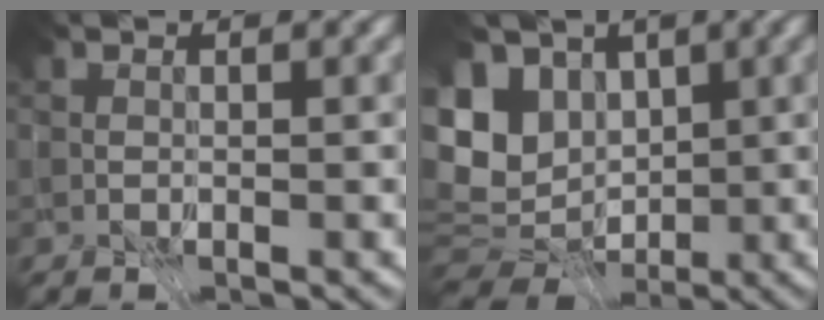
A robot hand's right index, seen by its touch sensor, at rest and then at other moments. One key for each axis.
{"total": 9.8, "fx": 0.5, "fy": 7.1, "fz": 6.7, "tx": -0.143, "ty": 0.001, "tz": 0.016}